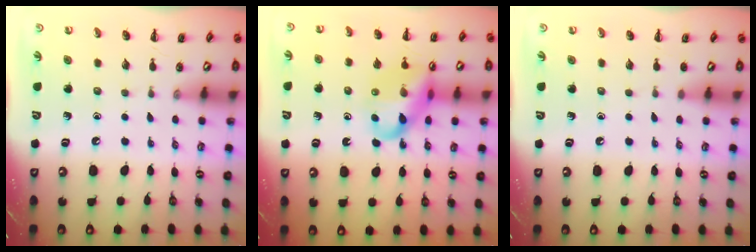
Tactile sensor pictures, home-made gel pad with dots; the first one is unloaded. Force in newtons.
{"total": 15.2, "press": 14.9, "slide": 2.8}
{"total": 0.5, "press": 0.5, "slide": 0.1}